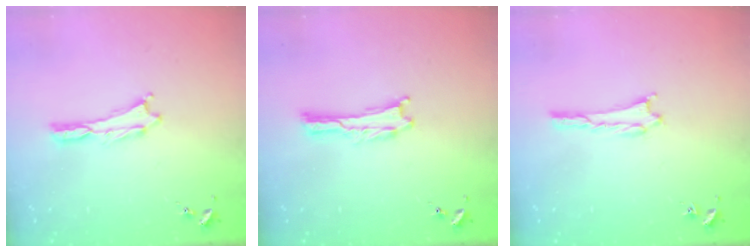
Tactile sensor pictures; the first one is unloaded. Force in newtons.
{"total": 0.0}
{"total": 0.9, "press": 0.8, "slide": 0.1}